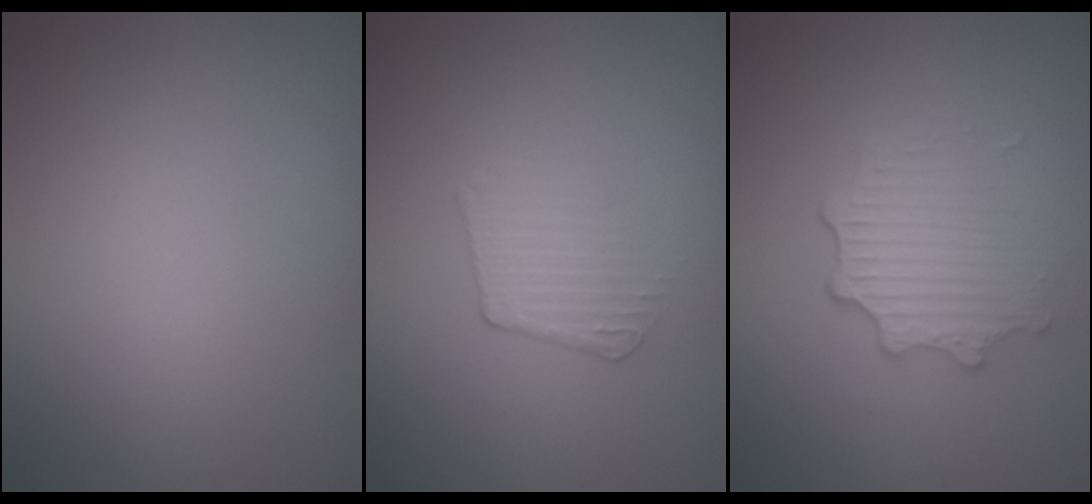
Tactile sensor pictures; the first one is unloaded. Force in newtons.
{"total": 1.8, "press": 0.9, "slide": 1.5}
{"total": 3.5, "press": 2.8, "slide": 2.1}